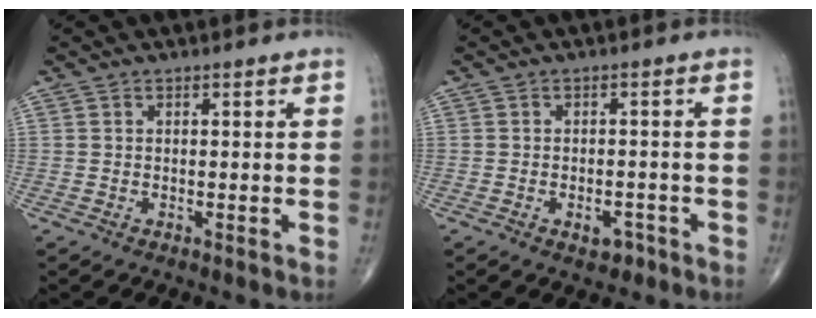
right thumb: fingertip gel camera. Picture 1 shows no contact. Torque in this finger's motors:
{"motor_torque": [-0.15, -0.15, -0.16, -0.03, 0.06]}